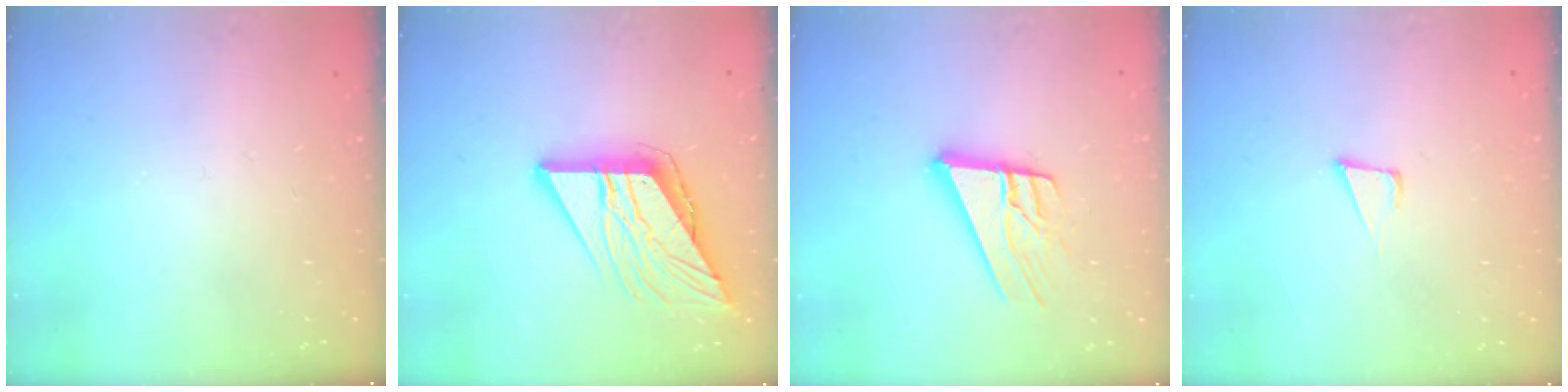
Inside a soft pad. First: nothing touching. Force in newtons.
{"total": 12.8, "press": 12.7, "slide": 1.5}
{"total": 14.1, "press": 13.9, "slide": 2.4}
{"total": 4.2, "press": 2.8, "slide": 3.1}